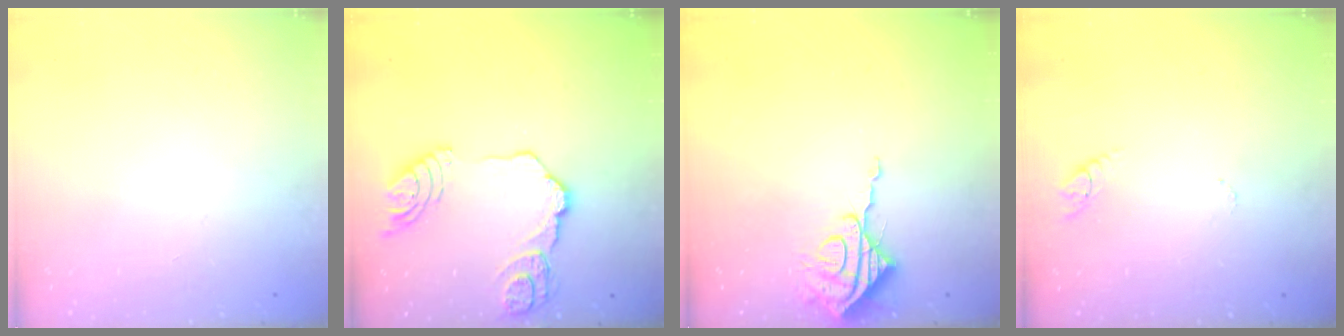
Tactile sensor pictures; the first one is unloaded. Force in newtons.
{"total": 14.5, "press": 14.4, "slide": 1.5}
{"total": 9.7, "press": 9.7, "slide": 1.0}
{"total": 2.7, "press": 2.7, "slide": 0.2}